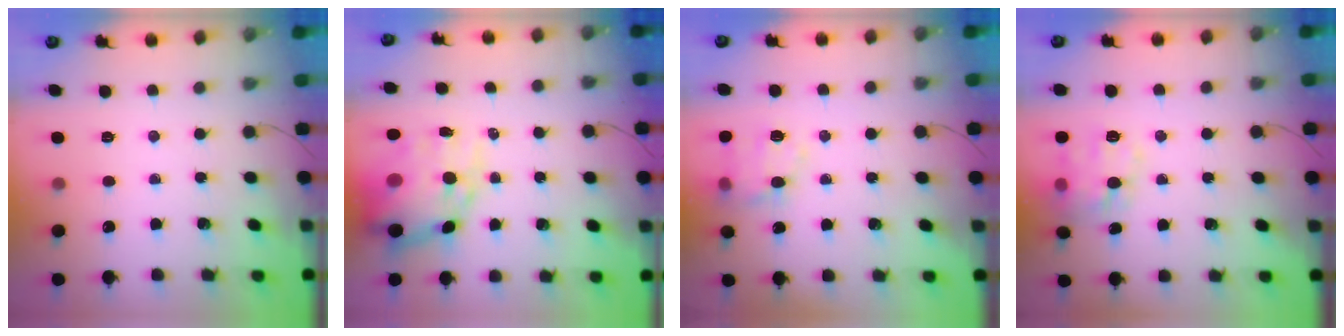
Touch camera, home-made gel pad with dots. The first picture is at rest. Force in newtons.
{"total": 16.8, "press": 16.3, "slide": 4.2}
{"total": 12.6, "press": 12.4, "slide": 2.0}
{"total": 11.3, "press": 11.3, "slide": 0.8}